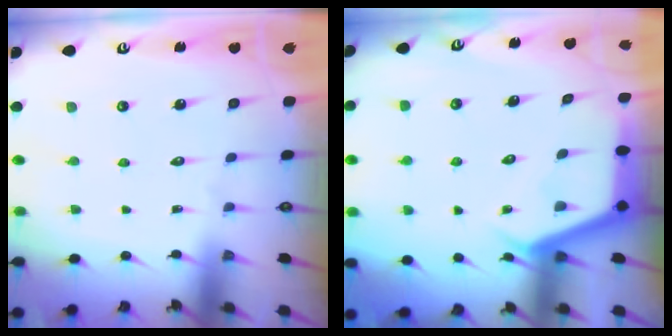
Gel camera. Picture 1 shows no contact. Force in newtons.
{"total": 3.6, "press": 3.6, "slide": 0.4}